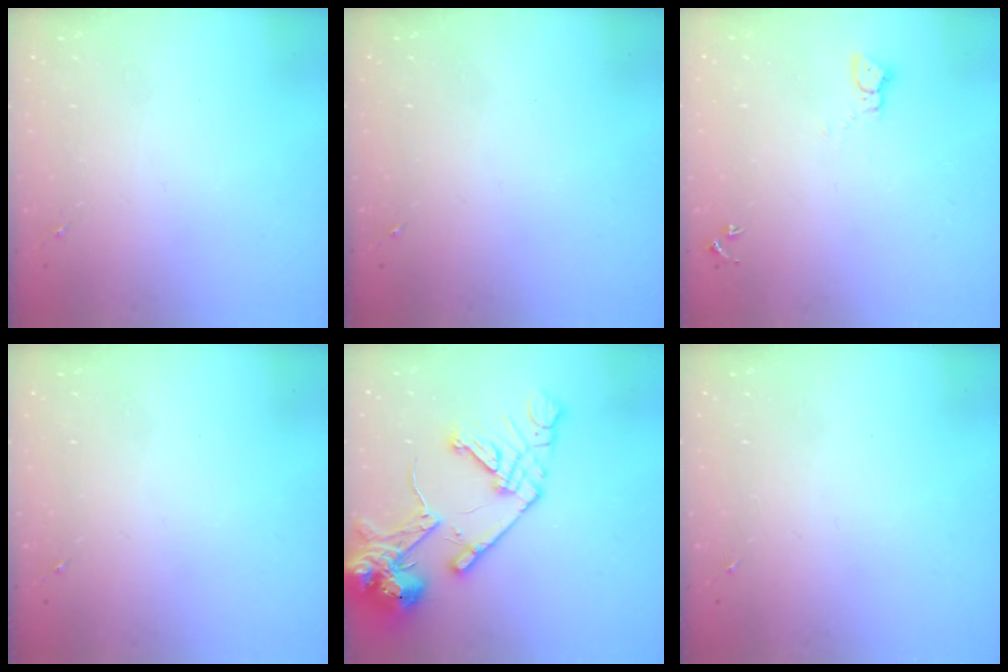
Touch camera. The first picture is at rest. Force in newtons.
{"total": 0.0}
{"total": 2.3, "press": 2.3, "slide": 0.3}
{"total": 0.0}
{"total": 18.1, "press": 17.9, "slide": 2.8}
{"total": 0.0}